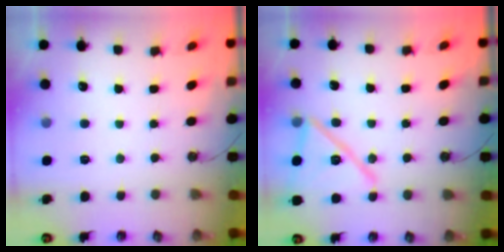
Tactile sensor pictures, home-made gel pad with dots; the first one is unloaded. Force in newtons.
{"total": 16.3, "press": 16.3, "slide": 0.4}